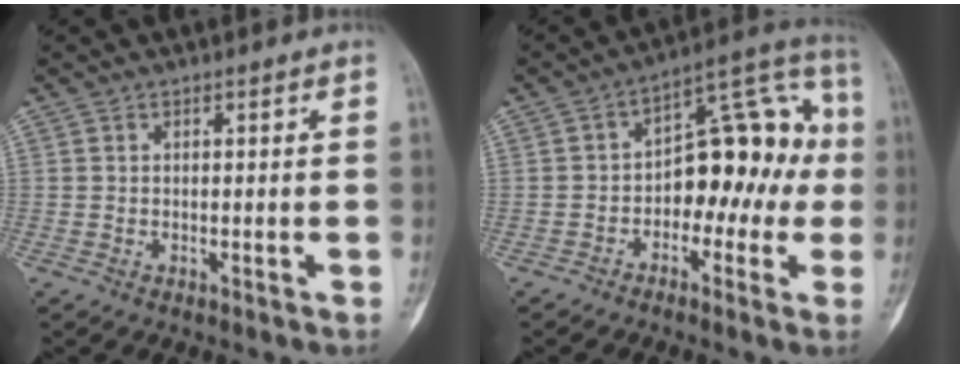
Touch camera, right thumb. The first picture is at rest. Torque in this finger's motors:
{"motor_torque": [1.52, 1.78, 0.73, -0.61, 0.07]}